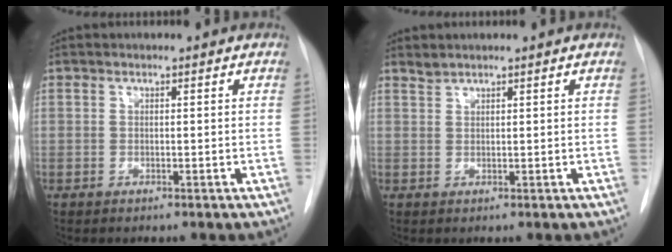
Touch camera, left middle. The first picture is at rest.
{"total": 0.9, "force": [0.9, 0.0, 0.0], "torque": [-0.003, 0.002, 0.021]}